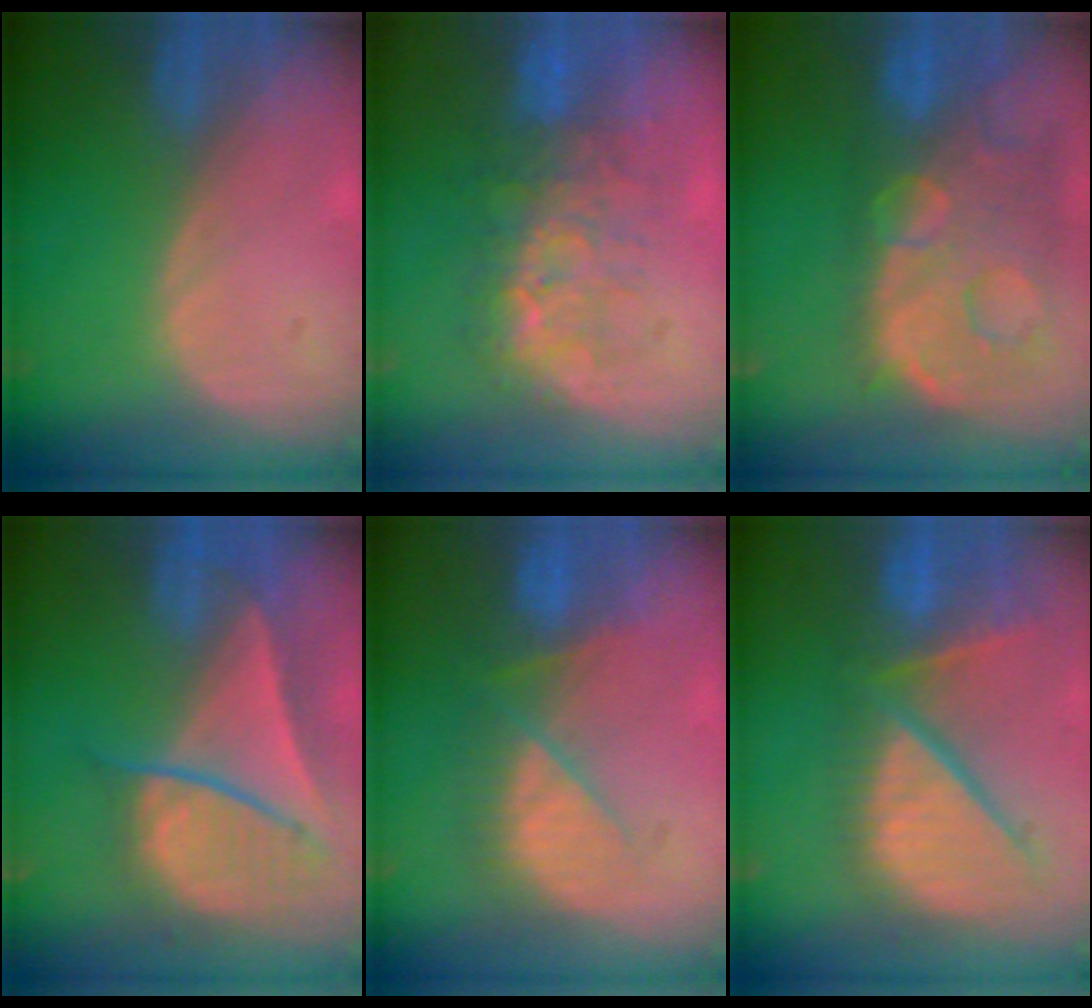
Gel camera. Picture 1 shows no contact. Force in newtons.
{"total": 8.4, "press": 8.0, "slide": 2.6}
{"total": 14.3, "press": 11.6, "slide": 8.4}
{"total": 9.4, "press": 8.1, "slide": 4.7}
{"total": 7.2, "press": 7.0, "slide": 1.7}
{"total": 12.6, "press": 10.7, "slide": 6.7}